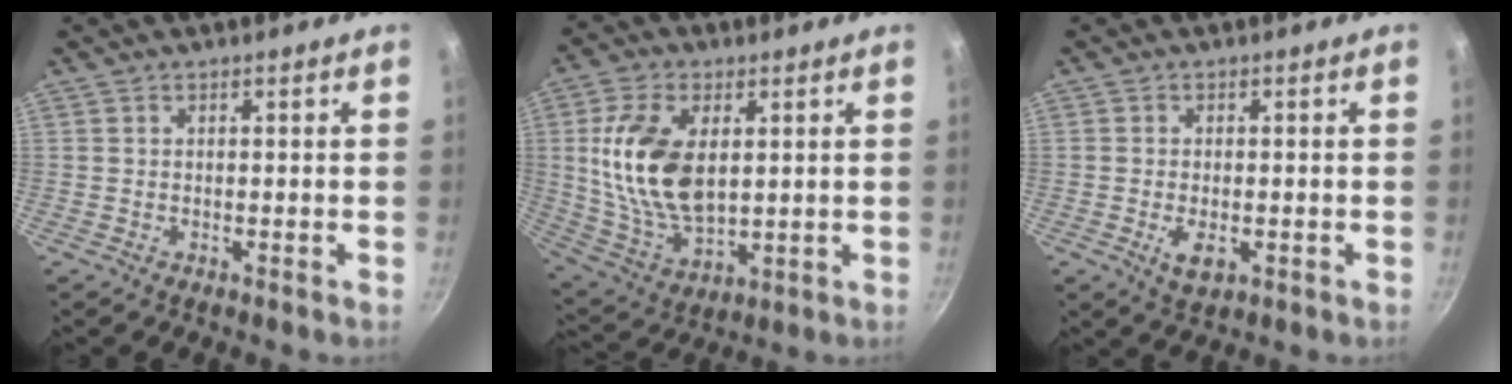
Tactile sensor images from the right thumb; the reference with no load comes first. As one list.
[{"total": 16.3, "force": [2.9, 9.5, 12.9], "torque": [-0.238, -0.018, 0.068]}, {"total": 4.2, "force": [-1.1, 2.3, 3.4], "torque": [-0.056, -0.003, -0.014]}]